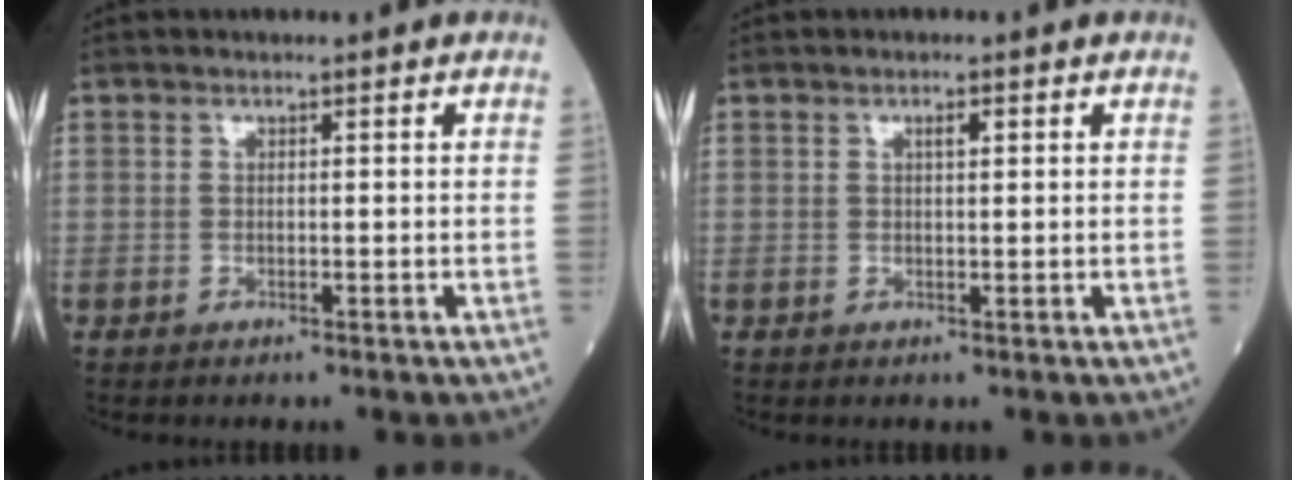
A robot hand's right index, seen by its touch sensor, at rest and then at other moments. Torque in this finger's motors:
{"motor_torque": [0.37, 0.07, 0.09, 0.03]}